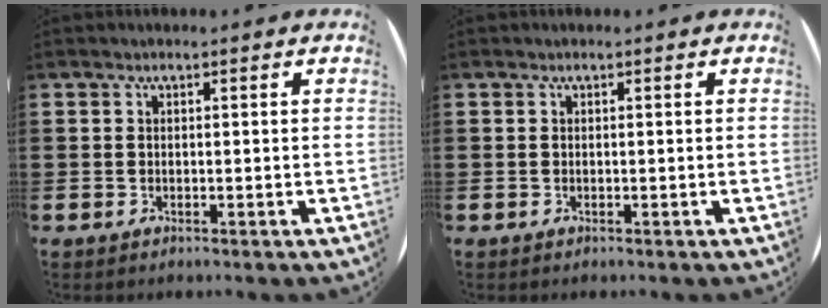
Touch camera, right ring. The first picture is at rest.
{"total": 0.0}